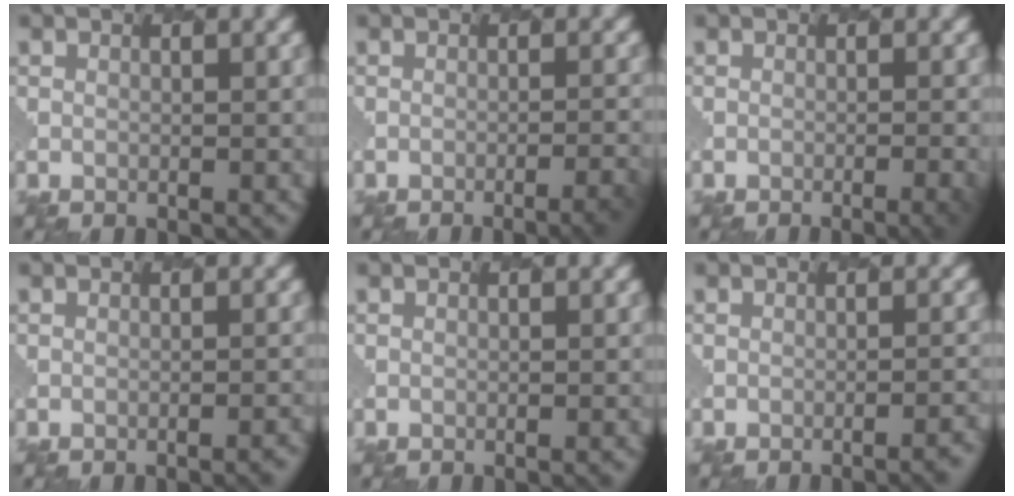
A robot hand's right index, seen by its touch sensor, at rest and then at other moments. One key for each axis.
{"total": 4.3, "fx": -2.8, "fy": 1.1, "fz": 3.0, "tx": -0.026, "ty": 0.013, "tz": -0.025}
{"total": 3.8, "fx": -1.6, "fy": 1.3, "fz": 3.2, "tx": -0.026, "ty": 0.005, "tz": -0.015}
{"total": 2.0, "fx": -1.4, "fy": 0.5, "fz": 1.3, "tx": -0.002, "ty": 0.008, "tz": -0.014}
{"total": 1.2, "fx": -0.7, "fy": 0.4, "fz": 0.9, "tx": 0.001, "ty": 0.007, "tz": -0.010}
{"total": 2.8, "fx": -2.1, "fy": 0.6, "fz": 1.7, "tx": -0.012, "ty": 0.011, "tz": -0.025}